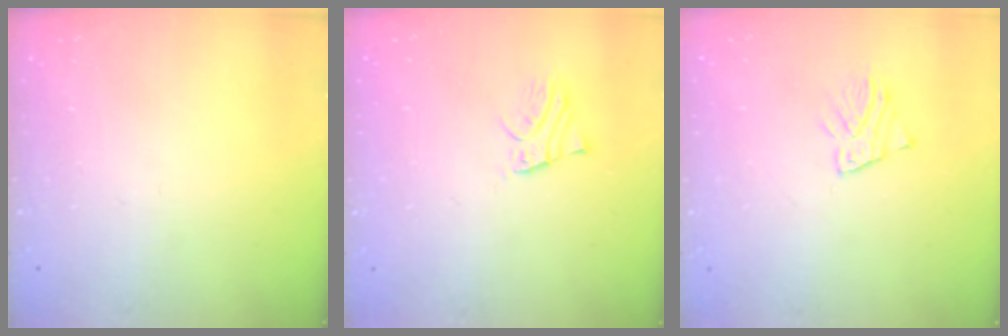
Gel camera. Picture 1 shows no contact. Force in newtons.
{"total": 1.9, "press": 1.9, "slide": 0.1}
{"total": 2.4, "press": 2.4, "slide": 0.2}